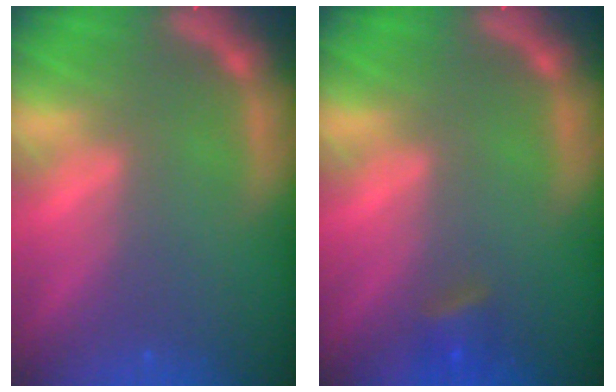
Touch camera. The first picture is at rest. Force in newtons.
{"total": 1.9}